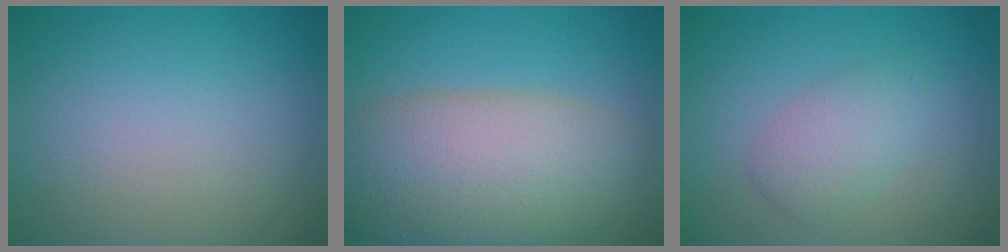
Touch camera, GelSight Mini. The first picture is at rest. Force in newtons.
{"total": 10.6, "press": 10.5, "slide": 0.9}
{"total": 2.7, "press": 2.7, "slide": 0.1}